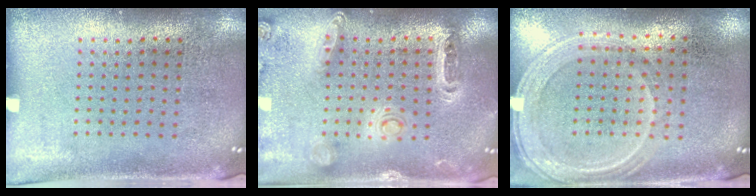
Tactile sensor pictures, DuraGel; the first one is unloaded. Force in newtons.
{"total": 1.3, "press": 1.3, "slide": 0.3}
{"total": 1.3, "press": 1.2, "slide": 0.3}